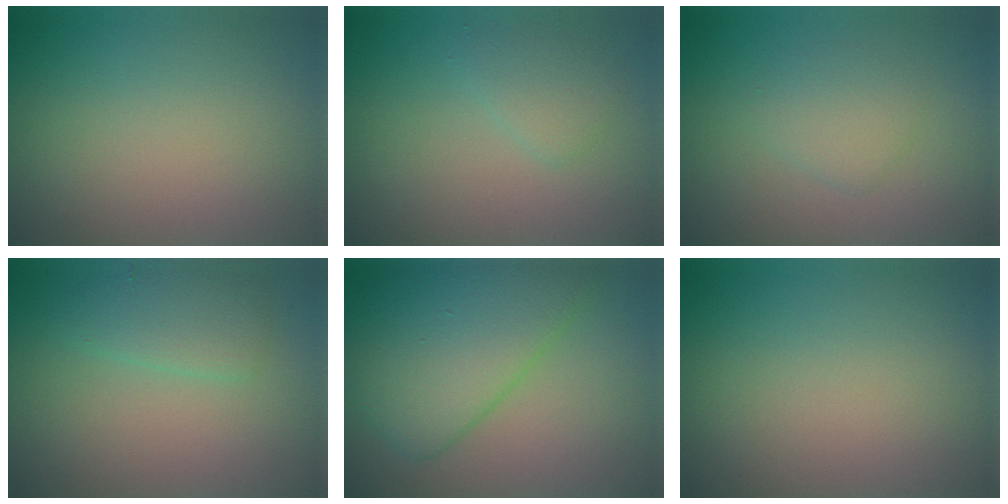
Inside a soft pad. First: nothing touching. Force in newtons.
{"total": 1.6, "press": 1.6, "slide": 0.0}
{"total": 2.0, "press": 2.0, "slide": 0.1}
{"total": 2.6, "press": 2.6, "slide": 0.1}
{"total": 7.2, "press": 7.2, "slide": 0.1}
{"total": 0.0}